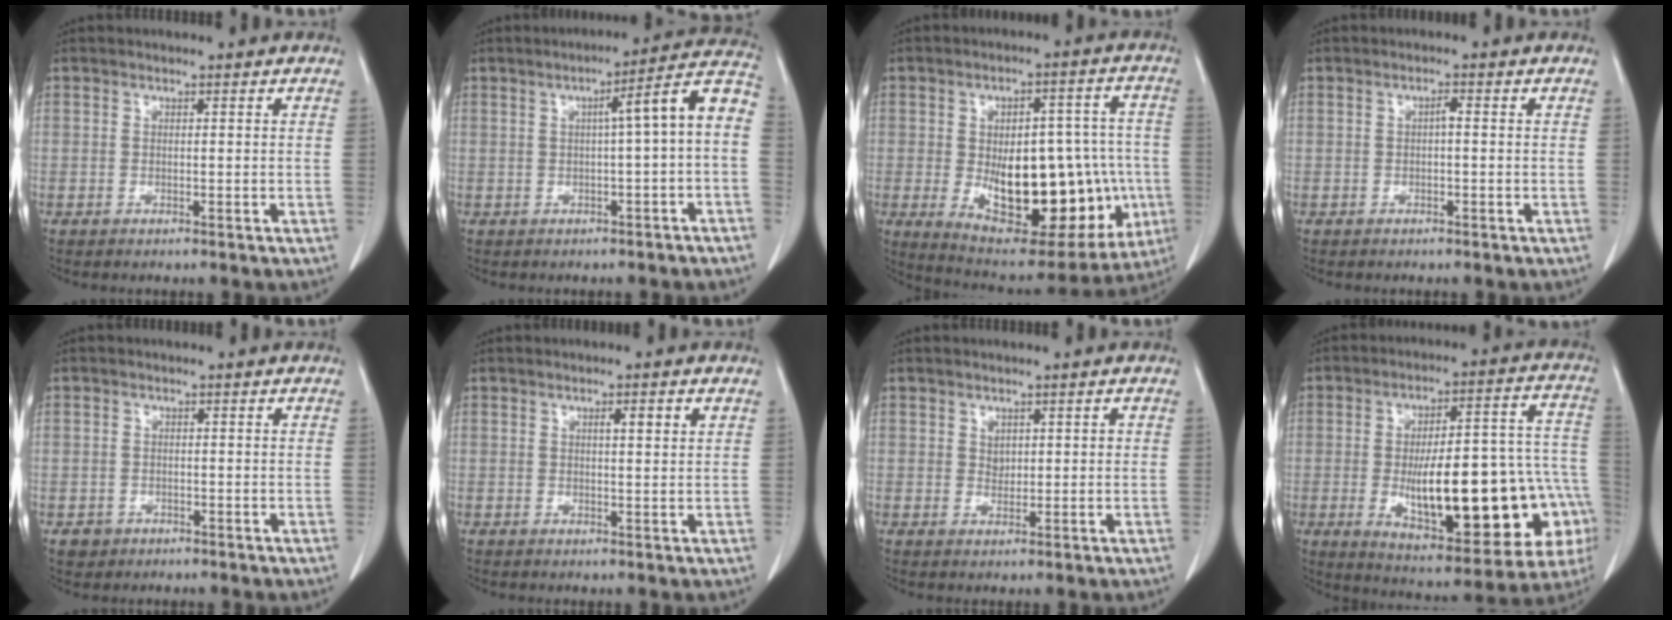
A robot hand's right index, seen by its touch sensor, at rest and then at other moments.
{"total": 8.3, "force": [-0.4, 0.1, 8.2], "torque": [-0.102, 0.028, -0.012]}
{"total": 23.3, "force": [-4.4, 11.1, 20.0], "torque": [-0.268, 0.017, -0.032]}
{"total": 1.0, "force": [-0.1, 0.2, 1.0], "torque": [-0.016, 0.003, -0.001]}
{"total": 2.2, "force": [-1.0, 1.9, 0.1], "torque": [-0.001, 0.008, -0.015]}
{"total": 2.2, "force": [0.9, 0.2, 2.0], "torque": [-0.034, -0.001, 0.013]}
{"total": 1.6, "force": [0.4, 1.2, 0.9], "torque": [-0.012, 0.003, 0.011]}
{"total": 26.8, "force": [-5.8, 7.8, 25.0], "torque": [-0.292, 0.028, -0.060]}